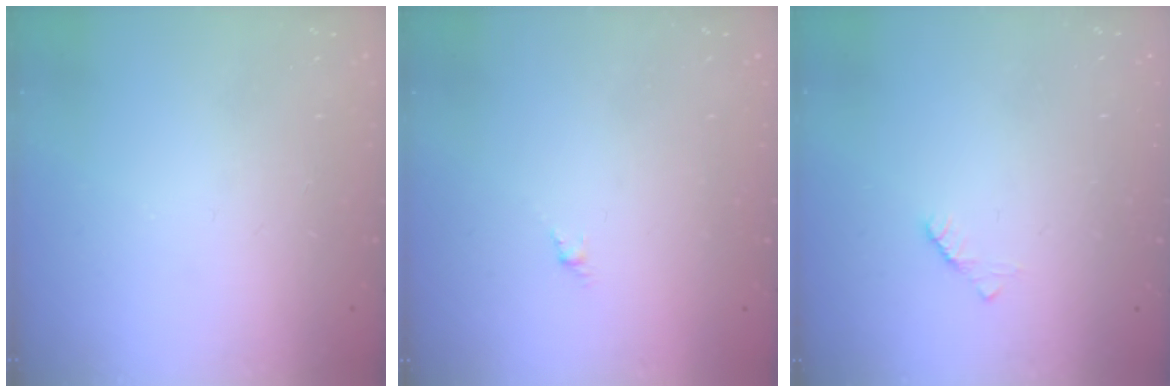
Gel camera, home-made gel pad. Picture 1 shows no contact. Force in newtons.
{"total": 1.1, "press": 1.0, "slide": 0.5}
{"total": 2.2, "press": 2.2, "slide": 0.3}